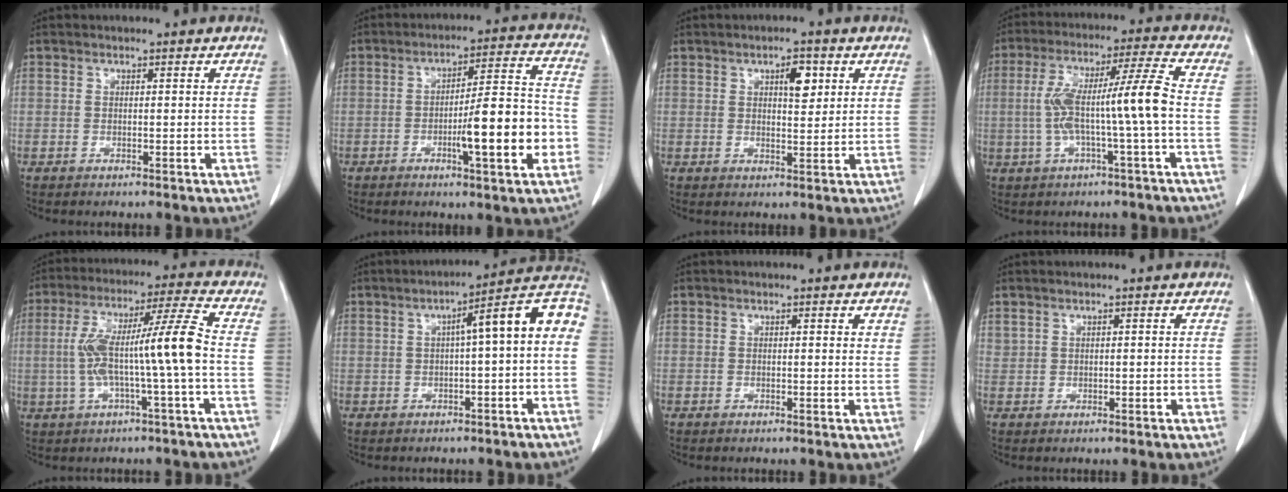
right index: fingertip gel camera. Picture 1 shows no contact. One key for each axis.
{"total": 15.0, "fx": -4.2, "fy": 1.5, "fz": 14.3, "tx": -0.212, "ty": 0.010, "tz": -0.062}
{"total": 4.0, "fx": 1.6, "fy": 1.5, "fz": 3.3, "tx": -0.052, "ty": 0.001, "tz": 0.025}
{"total": 10.8, "fx": -1.2, "fy": -0.6, "fz": 10.8, "tx": -0.207, "ty": 0.027, "tz": -0.021}
{"total": 11.7, "fx": -1.1, "fy": -0.6, "fz": 11.6, "tx": -0.222, "ty": 0.027, "tz": -0.022}
{"total": 10.2, "fx": 0.9, "fy": 0.7, "fz": 10.2, "tx": -0.138, "ty": 0.038, "tz": 0.006}
{"total": 0.9, "fx": 0.7, "fy": 0.1, "fz": 0.5, "tx": -0.007, "ty": -0.001, "tz": 0.006}
{"total": 0.9, "fx": 0.6, "fy": 0.5, "fz": 0.4, "tx": -0.010, "ty": 0.007, "tz": 0.019}